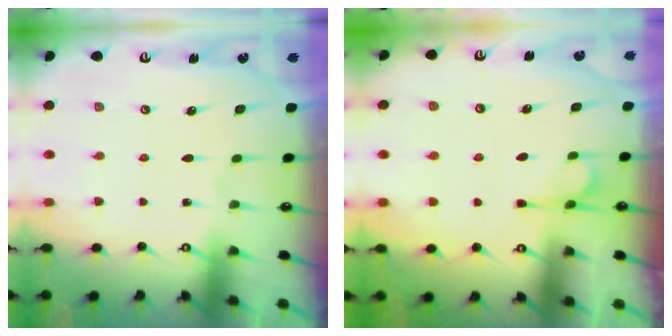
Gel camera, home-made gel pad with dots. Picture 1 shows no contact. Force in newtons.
{"total": 1.6, "press": 0.9, "slide": 1.3}